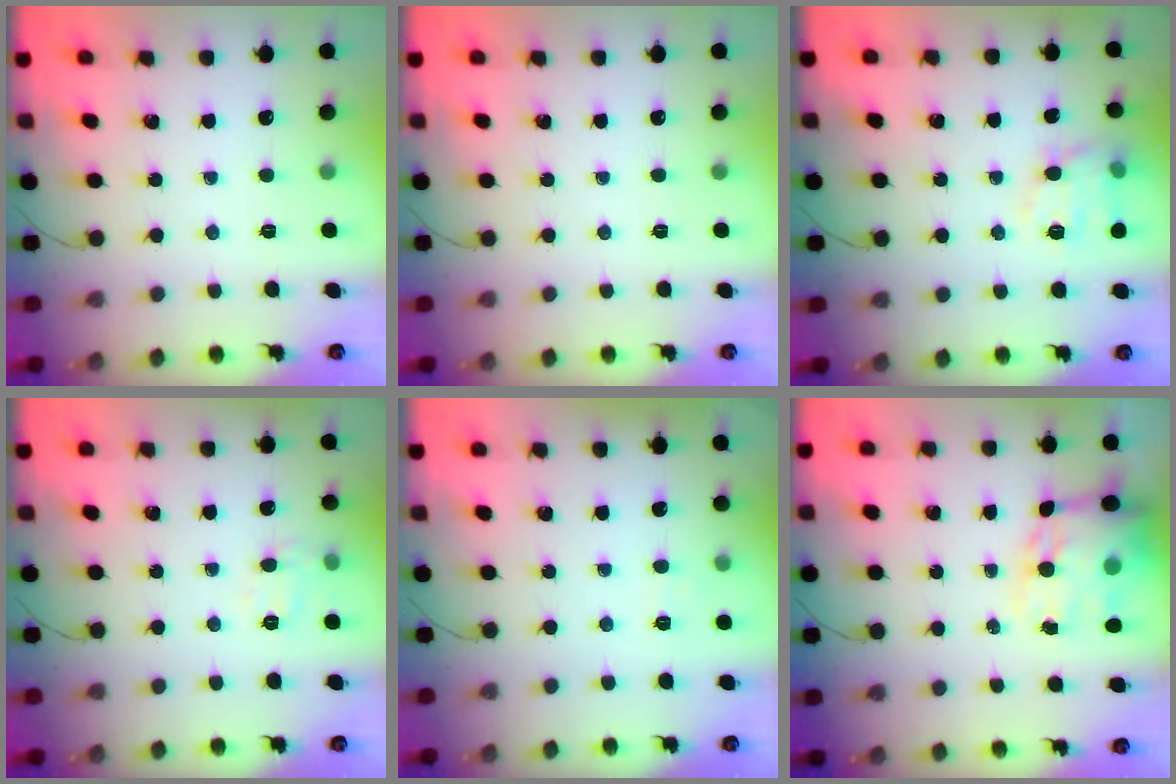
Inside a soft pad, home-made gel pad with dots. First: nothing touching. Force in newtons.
{"total": 0.0}
{"total": 11.8, "press": 11.8, "slide": 0.2}
{"total": 7.3, "press": 7.2, "slide": 1.1}
{"total": 3.8, "press": 3.7, "slide": 0.9}
{"total": 15.7, "press": 15.1, "slide": 4.1}